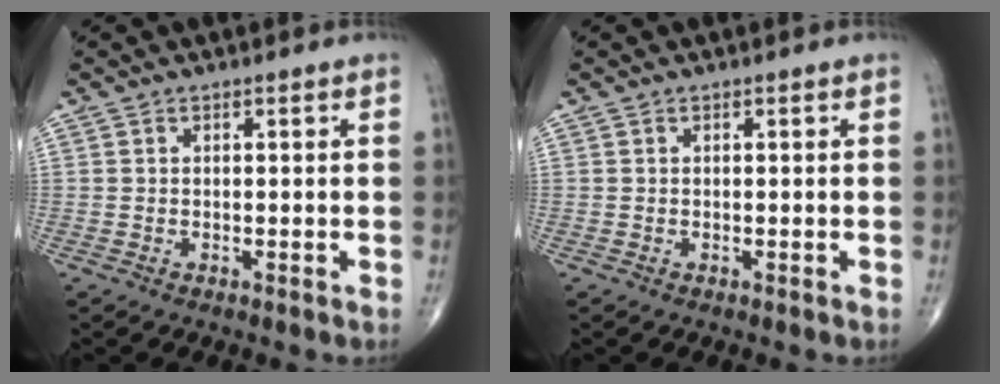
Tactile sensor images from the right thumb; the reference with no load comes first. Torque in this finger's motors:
{"motor_torque": [0.04, 0.06, 0.00, 0.00, 0.00]}